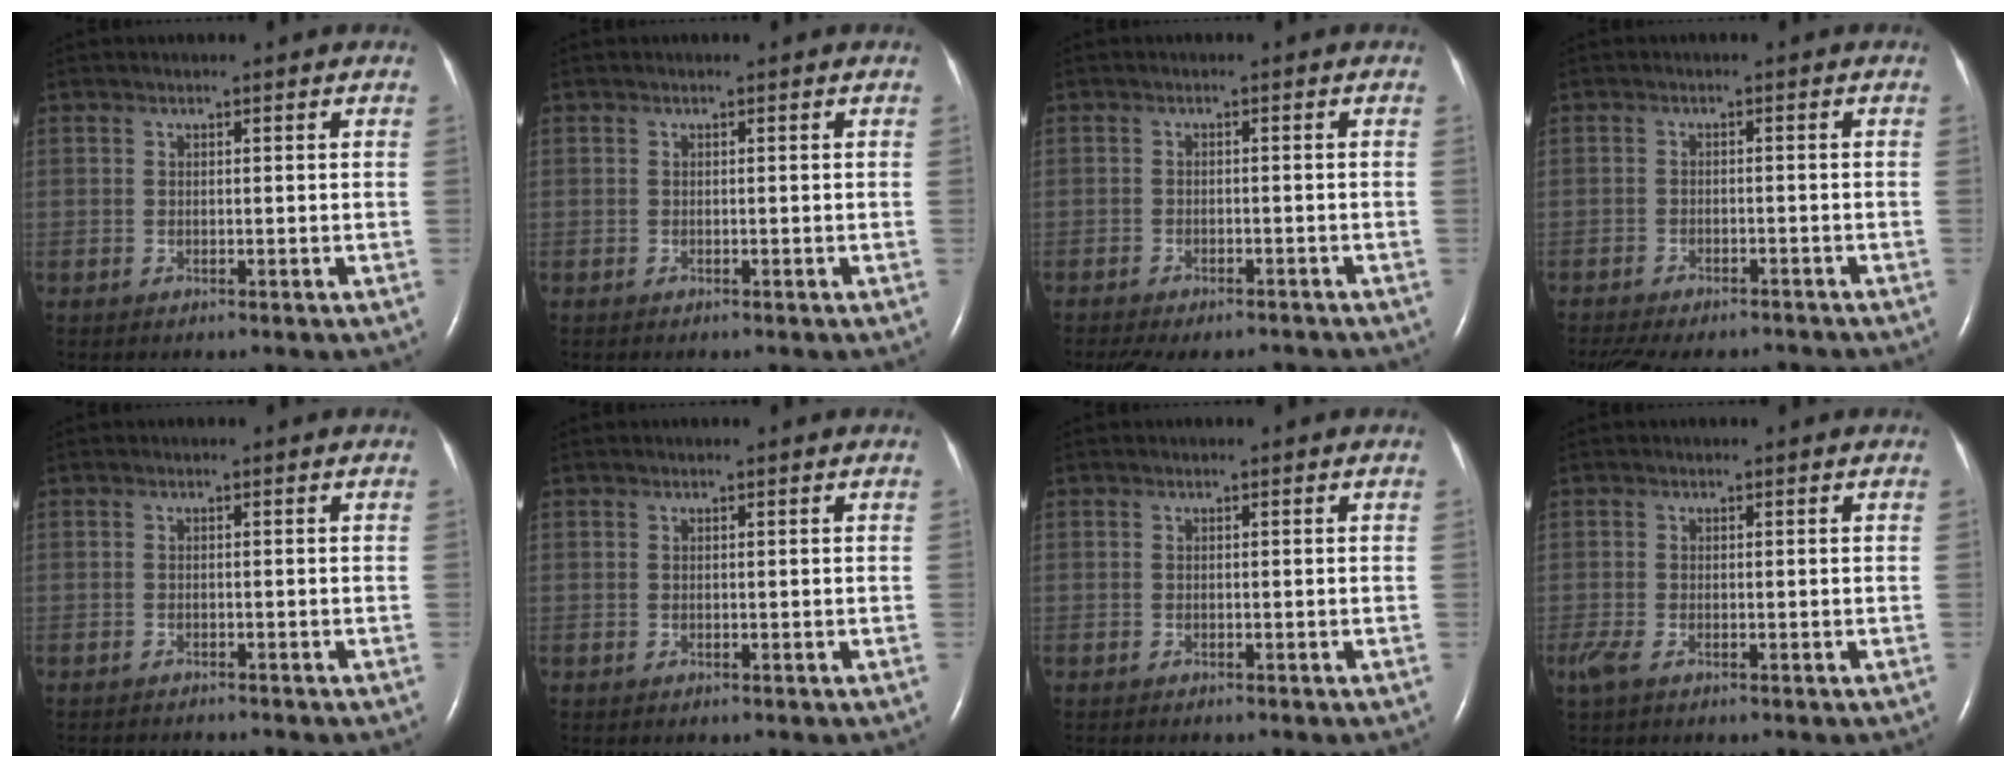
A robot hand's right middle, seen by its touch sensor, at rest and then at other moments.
{"total": 0.0}
{"total": 10.3, "force": [-9.1, 3.1, 3.8], "torque": [-0.070, -0.007, -0.119]}
{"total": 12.4, "force": [-11.0, 3.4, 4.6], "torque": [-0.096, -0.009, -0.148]}
{"total": 3.2, "force": [-3.1, 0.2, 0.7], "torque": [-0.007, -0.010, -0.043]}
{"total": 0.0}
{"total": 0.7, "force": [-0.7, 0.1, 0.2], "torque": [-0.009, -0.002, -0.010]}
{"total": 2.2, "force": [-1.2, 0.8, 1.6], "torque": [-0.048, -0.007, -0.024]}